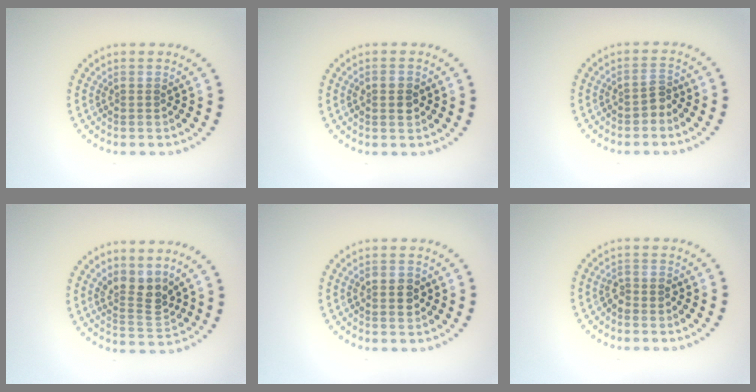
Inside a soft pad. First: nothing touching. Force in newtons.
{"total": 1.4, "press": 1.4, "slide": 0.2}
{"total": 1.4, "press": 1.2, "slide": 0.6}
{"total": 3.1, "press": 2.7, "slide": 1.6}
{"total": 2.5, "press": 2.5, "slide": 0.1}
{"total": 1.3, "press": 1.1, "slide": 0.7}